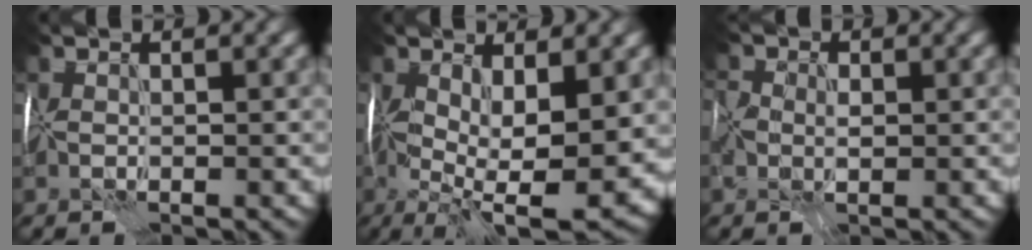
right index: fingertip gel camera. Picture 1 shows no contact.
{"total": 12.3, "force": [-1.6, 5.4, 11.0], "torque": [-0.189, -0.020, -0.021]}
{"total": 3.4, "force": [-0.7, 2.6, 2.1], "torque": [-0.041, 0.003, -0.013]}